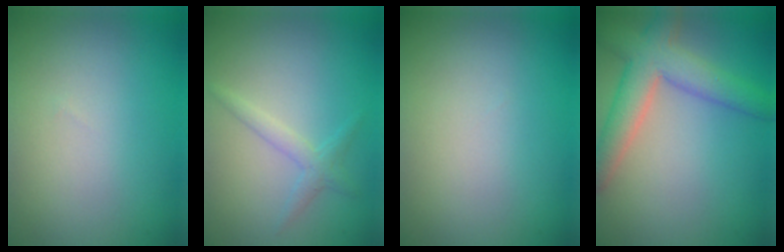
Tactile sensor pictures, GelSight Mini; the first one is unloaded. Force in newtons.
{"total": 1.7, "press": 1.7, "slide": 0.1}
{"total": 0.0}
{"total": 5.9, "press": 5.8, "slide": 0.3}